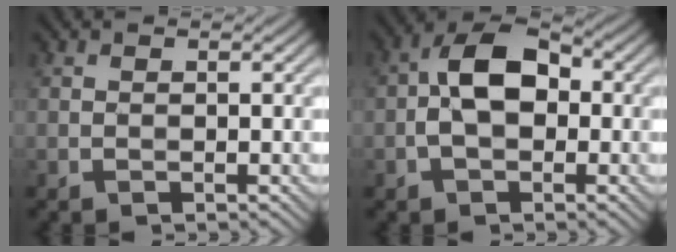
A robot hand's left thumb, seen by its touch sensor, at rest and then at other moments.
{"total": 6.9, "force": [-0.6, 4.3, 5.4], "torque": [-0.098, 0.013, -0.022]}